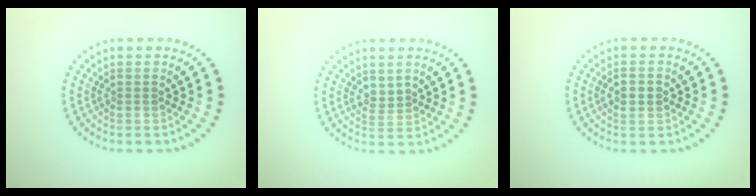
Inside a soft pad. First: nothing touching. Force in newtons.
{"total": 1.1, "press": 0.8, "slide": 0.8}
{"total": 2.2, "press": 2.2, "slide": 0.1}